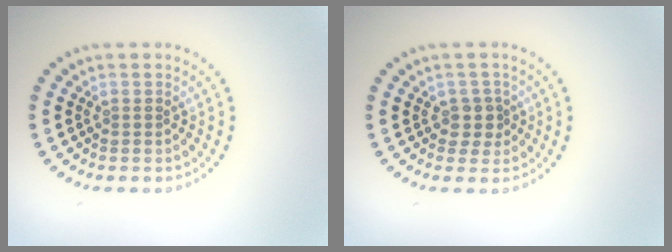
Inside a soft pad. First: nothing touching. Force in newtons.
{"total": 1.9, "press": 1.6, "slide": 1.0}